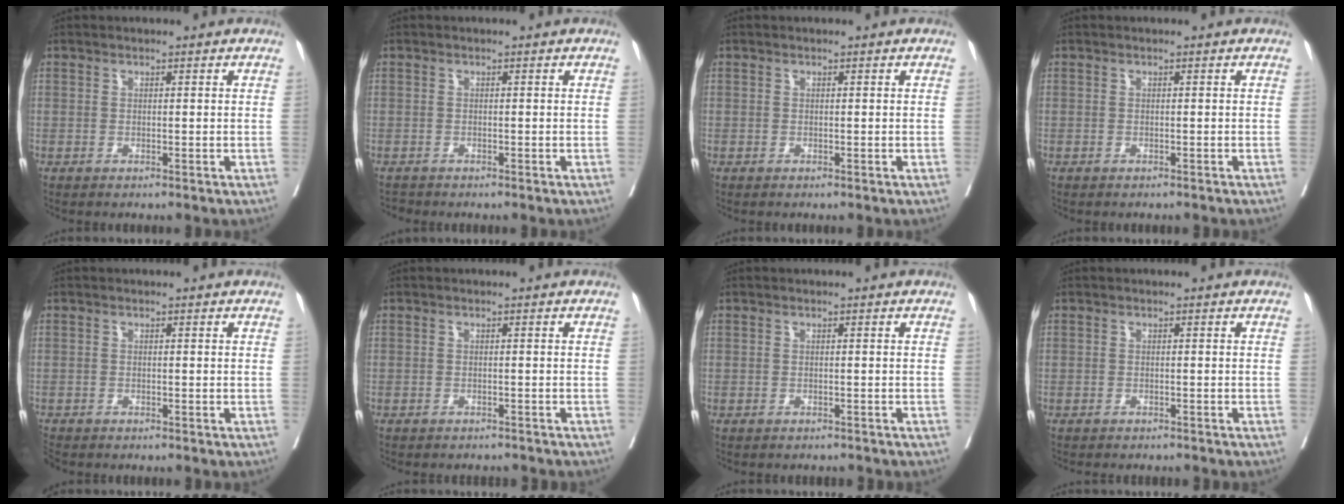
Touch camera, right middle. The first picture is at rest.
{"total": 0.9, "force": [-0.8, 0.1, -0.2], "torque": [-0.001, -0.005, -0.016]}
{"total": 0.0}
{"total": 0.8, "force": [-0.8, 0.1, 0.2], "torque": [-0.011, -0.004, -0.014]}
{"total": 2.4, "force": [-2.2, 0.7, 0.5], "torque": [-0.012, -0.008, -0.042]}
{"total": 5.4, "force": [-5.0, 1.4, 1.3], "torque": [-0.015, -0.004, -0.061]}
{"total": 3.2, "force": [-3.0, 0.8, 0.7], "torque": [-0.014, -0.005, -0.037]}
{"total": 4.8, "force": [-4.4, 1.4, 1.5], "torque": [-0.021, -0.005, -0.055]}